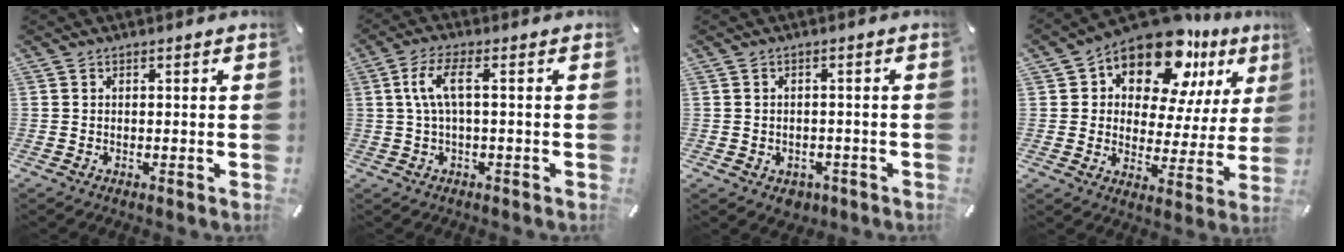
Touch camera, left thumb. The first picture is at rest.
{"total": 6.9, "force": [0.8, 2.0, 6.6], "torque": [-0.145, -0.002, 0.007]}
{"total": 2.9, "force": [-1.2, 2.5, 0.7], "torque": [-0.013, 0.008, -0.023]}
{"total": 15.0, "force": [11.2, 7.4, 6.6], "torque": [-0.115, -0.091, 0.196]}